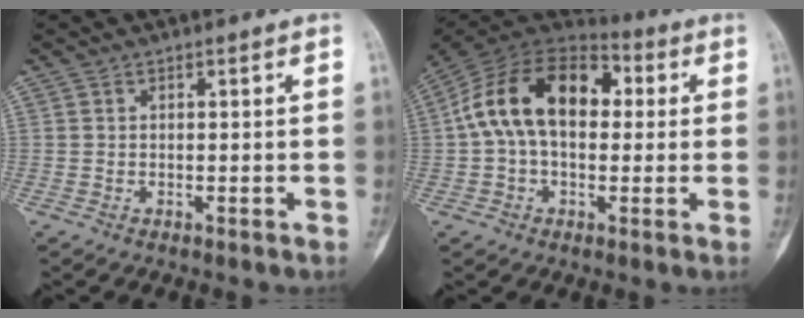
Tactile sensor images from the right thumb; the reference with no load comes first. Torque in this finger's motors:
{"motor_torque": [1.49, 3.49, 1.03, -0.80, 0.59]}